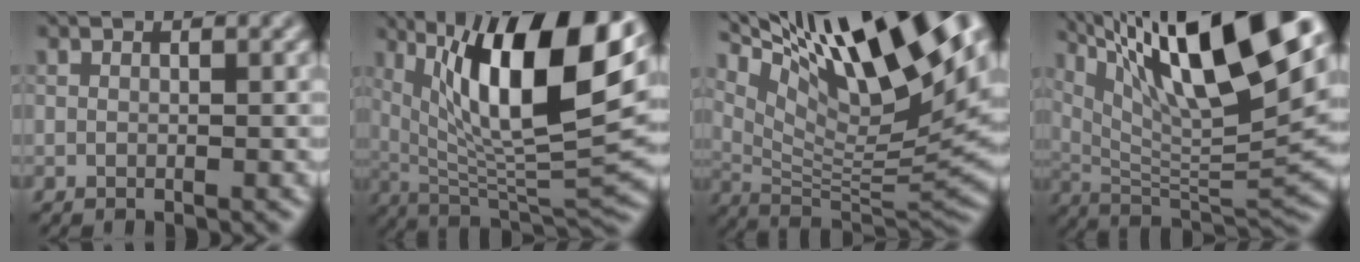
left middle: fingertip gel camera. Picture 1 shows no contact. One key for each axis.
{"total": 14.4, "fx": 5.5, "fy": 4.3, "fz": 12.6, "tx": -0.197, "ty": -0.004, "tz": 0.096}
{"total": 15.6, "fx": 8.2, "fy": 4.0, "fz": 12.7, "tx": -0.231, "ty": 0.021, "tz": 0.158}
{"total": 15.9, "fx": 7.9, "fy": 4.1, "fz": 13.2, "tx": -0.226, "ty": 0.007, "tz": 0.142}